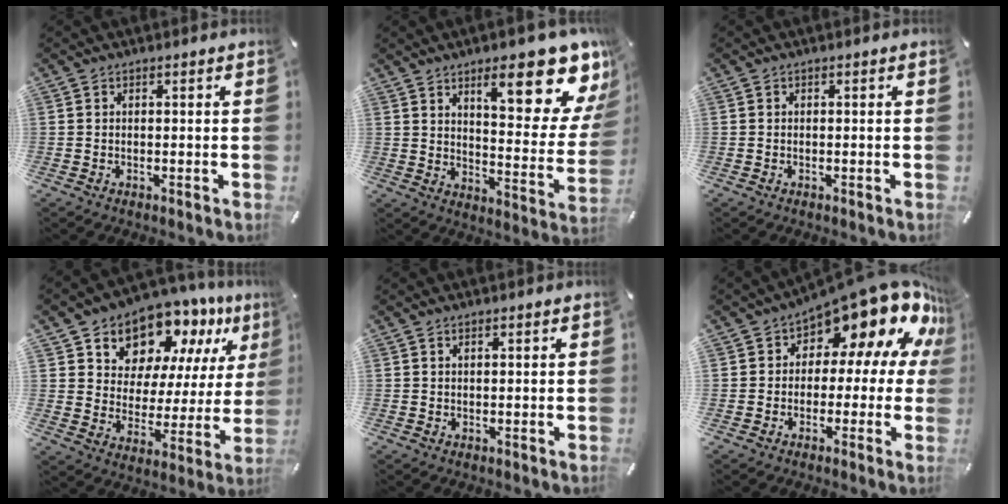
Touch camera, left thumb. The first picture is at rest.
{"total": 18.9, "force": [12.0, 6.3, 13.1], "torque": [-0.160, -0.093, 0.188]}
{"total": 0.0}
{"total": 12.3, "force": [10.6, 6.2, 0.9], "torque": [-0.031, -0.110, 0.193]}
{"total": 0.8, "force": [0.5, 0.1, 0.6], "torque": [-0.012, -0.002, 0.009]}
{"total": 15.0, "force": [9.2, 7.6, 9.0], "torque": [-0.135, -0.078, 0.157]}